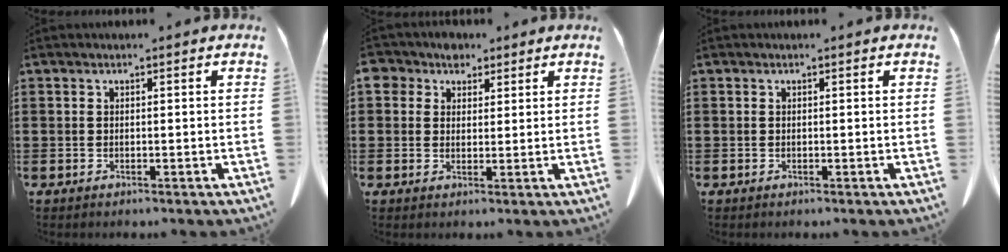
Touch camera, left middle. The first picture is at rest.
{"total": 4.1, "force": [2.6, 3.0, 1.0], "torque": [-0.030, 0.007, 0.047]}
{"total": 0.0}